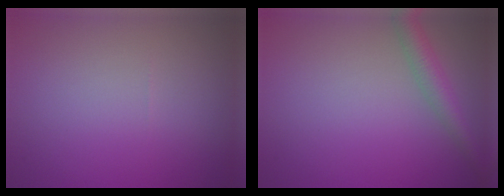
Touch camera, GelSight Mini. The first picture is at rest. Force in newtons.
{"total": 2.8, "press": 2.8, "slide": 0.1}